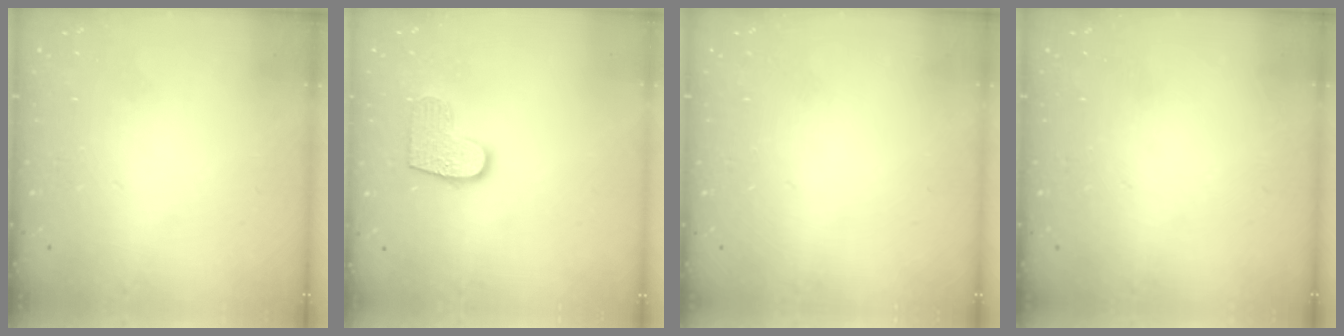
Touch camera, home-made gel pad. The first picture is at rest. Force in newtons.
{"total": 9.3, "press": 9.3, "slide": 0.3}
{"total": 0.0}
{"total": 0.0}